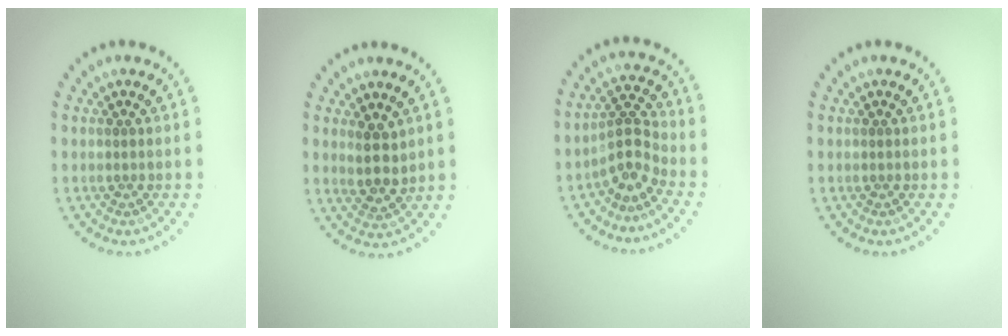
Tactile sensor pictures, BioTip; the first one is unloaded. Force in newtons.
{"total": 2.5, "press": 2.2, "slide": 1.1}
{"total": 2.9, "press": 2.1, "slide": 2.0}
{"total": 0.0}